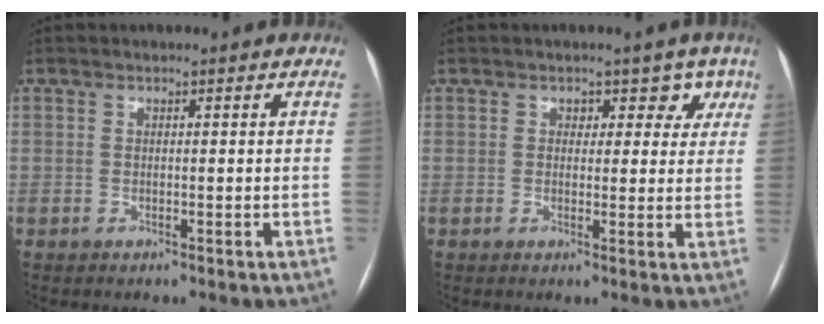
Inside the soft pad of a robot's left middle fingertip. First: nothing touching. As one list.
[{"total": 3.9, "force": [2.3, 3.0, 1.2], "torque": [0.016, 0.002, 0.016]}]